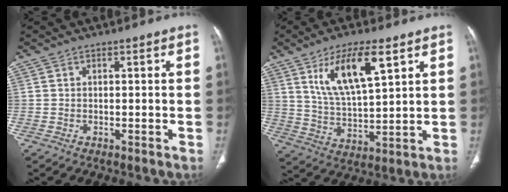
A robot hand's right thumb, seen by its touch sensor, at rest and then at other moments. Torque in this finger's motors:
{"motor_torque": [-0.63, 0.91, 1.22, 0.59, 0.10]}